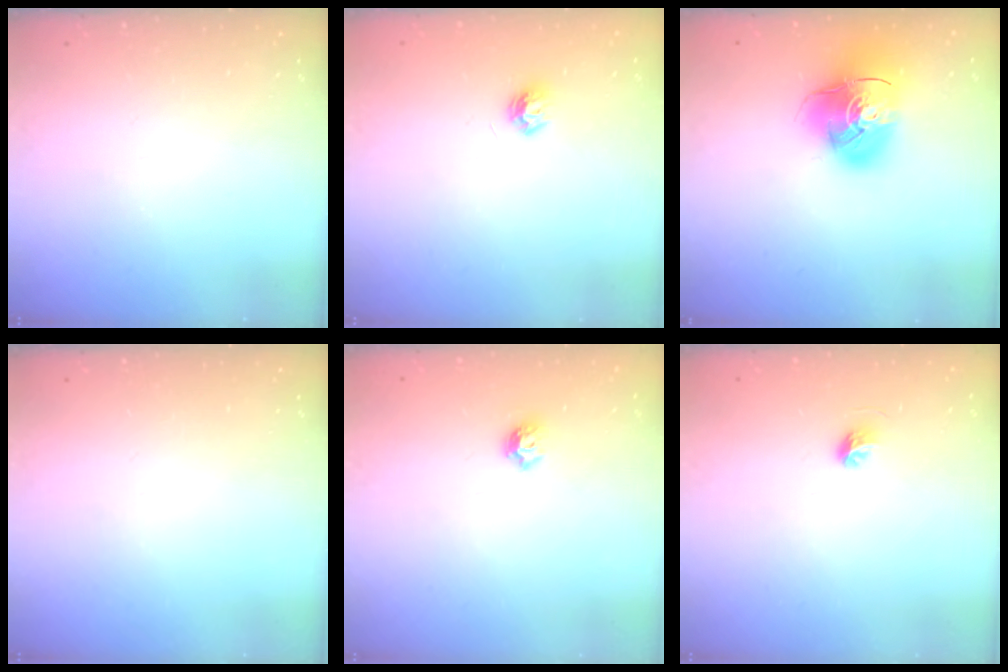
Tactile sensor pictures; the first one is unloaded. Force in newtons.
{"total": 5.7, "press": 5.6, "slide": 0.7}
{"total": 14.9, "press": 14.7, "slide": 2.1}
{"total": 0.0}
{"total": 5.5, "press": 5.5, "slide": 0.8}
{"total": 4.2, "press": 3.9, "slide": 1.4}